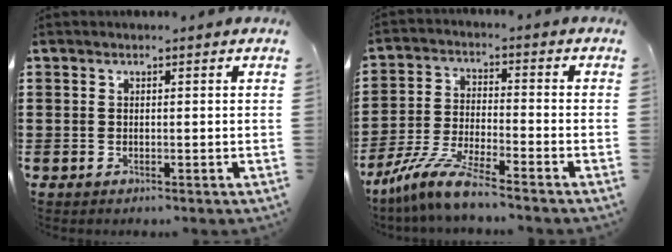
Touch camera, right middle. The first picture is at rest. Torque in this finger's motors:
{"motor_torque": [2.14, 0.00, 0.19, 0.21]}